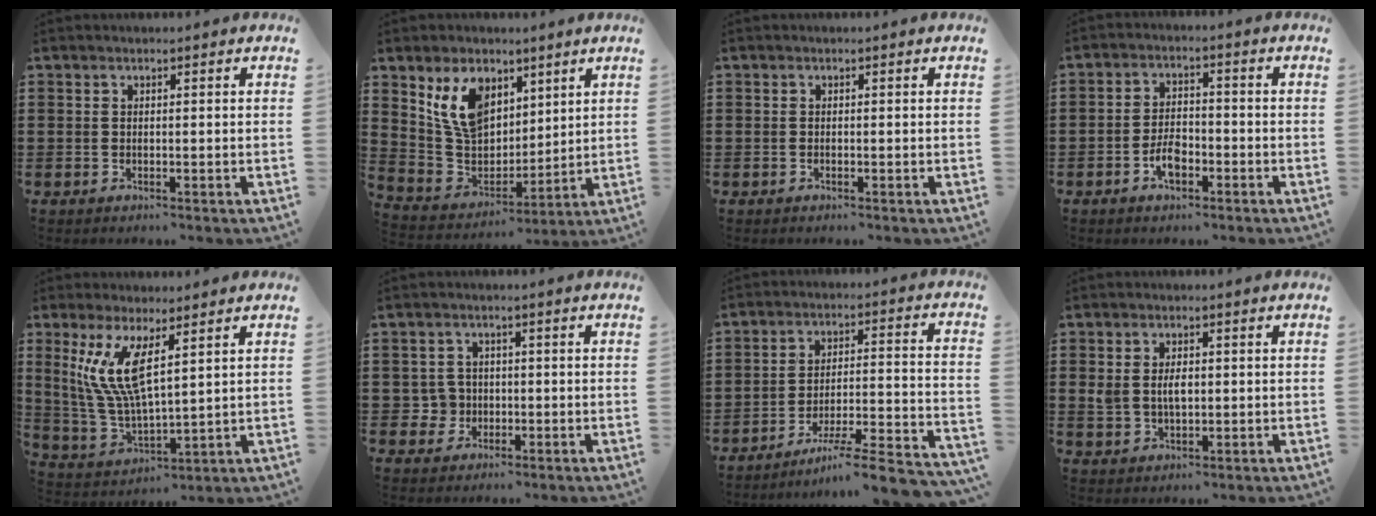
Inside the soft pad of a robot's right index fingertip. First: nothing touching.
{"total": 10.4, "force": [5.6, 7.0, 5.2], "torque": [-0.140, 0.001, 0.110]}
{"total": 0.0}
{"total": 4.3, "force": [-2.1, 2.1, 3.1], "torque": [-0.068, 0.001, -0.042]}
{"total": 9.5, "force": [3.7, 2.6, 8.3], "torque": [-0.198, -0.016, 0.060]}
{"total": 3.3, "force": [-0.8, 3.1, 0.9], "torque": [-0.029, 0.004, -0.018]}
{"total": 7.3, "force": [-6.1, 0.0, 4.0], "torque": [-0.060, -0.008, -0.121]}
{"total": 3.8, "force": [0.3, 2.3, 2.9], "torque": [-0.068, 0.006, 0.003]}